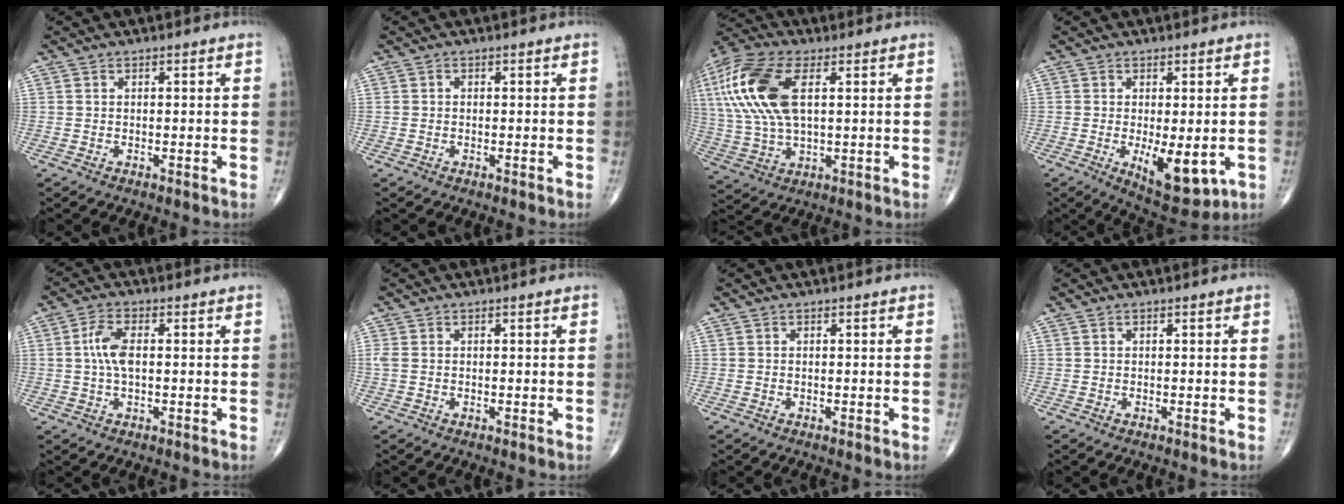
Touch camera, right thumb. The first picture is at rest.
{"total": 0.0}
{"total": 19.6, "force": [5.0, 9.4, 16.4], "torque": [-0.381, 0.006, 0.091]}
{"total": 9.7, "force": [-2.1, 4.1, 8.5], "torque": [-0.113, -0.021, -0.020]}
{"total": 5.2, "force": [0.4, 2.3, 4.7], "torque": [-0.107, 0.006, 0.004]}
{"total": 1.3, "force": [0.1, 0.9, 1.0], "torque": [-0.035, 0.007, 0.006]}
{"total": 0.0}
{"total": 0.0}